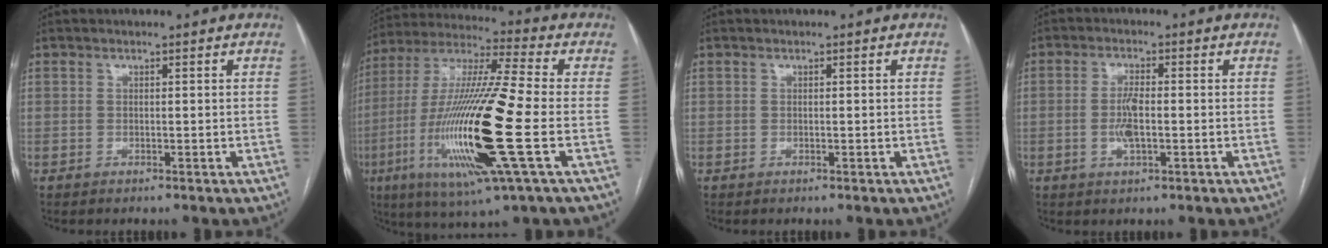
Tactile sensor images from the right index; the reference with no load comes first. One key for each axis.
{"total": 22.1, "fx": -5.4, "fy": 1.2, "fz": 21.4, "tx": -0.451, "ty": -0.027, "tz": -0.103}
{"total": 0.0}
{"total": 4.1, "fx": -0.6, "fy": 1.1, "fz": 3.9, "tx": -0.084, "ty": -0.001, "tz": -0.010}